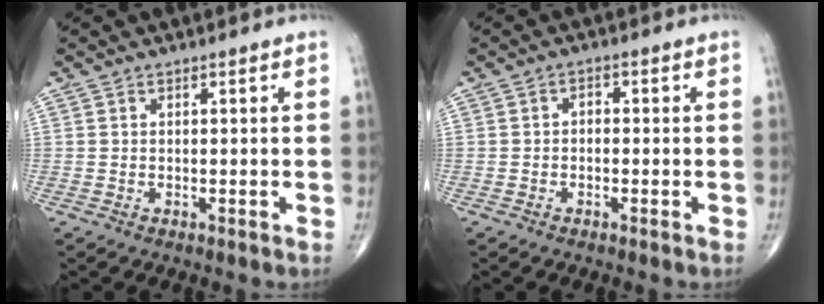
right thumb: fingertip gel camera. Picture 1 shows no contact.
{"total": 1.5, "force": [-0.4, 1.1, 1.0], "torque": [-0.008, 0.009, -0.011]}